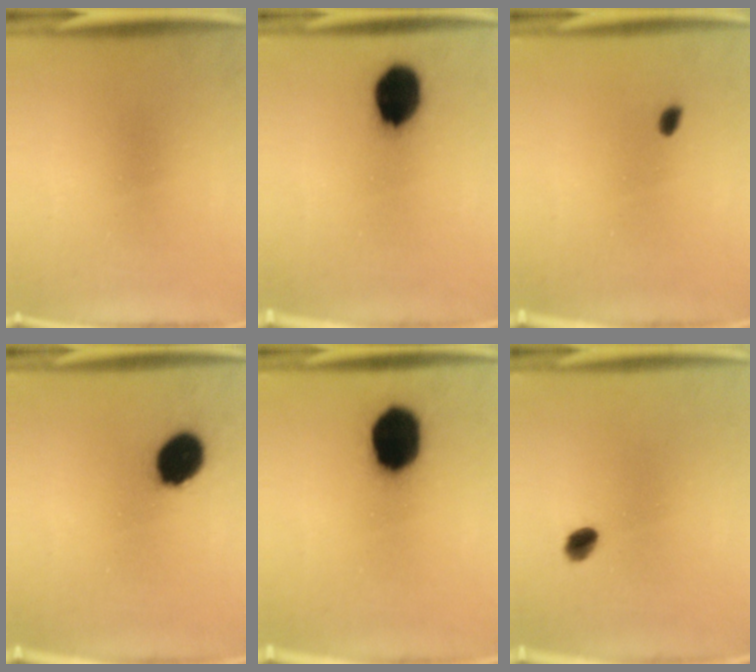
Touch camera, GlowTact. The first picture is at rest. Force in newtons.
{"total": 12.0}
{"total": 1.3}
{"total": 10.8}
{"total": 16.3}
{"total": 2.8}